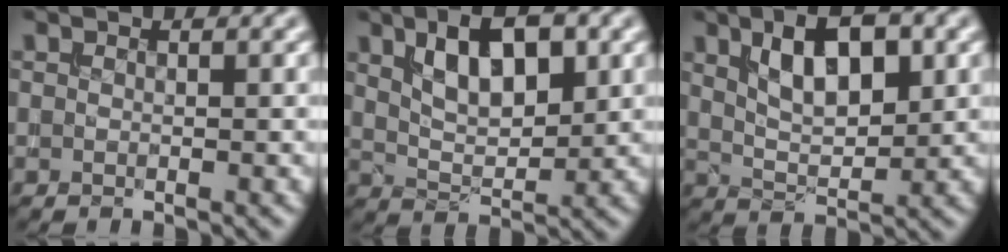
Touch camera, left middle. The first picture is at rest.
{"total": 6.4, "force": [2.5, 3.0, 5.1], "torque": [-0.091, 0.006, 0.041]}
{"total": 6.6, "force": [2.5, 2.9, 5.4], "torque": [-0.096, 0.008, 0.041]}